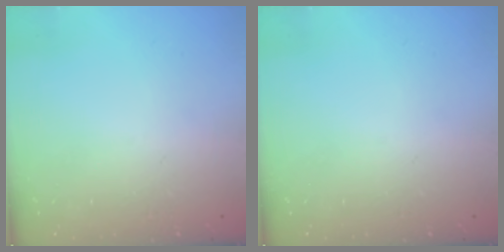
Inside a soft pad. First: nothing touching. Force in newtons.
{"total": 0.0}